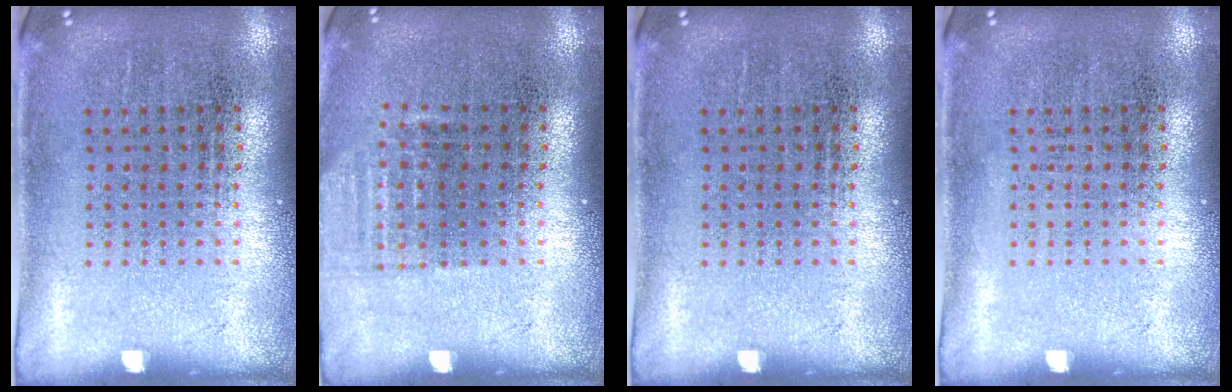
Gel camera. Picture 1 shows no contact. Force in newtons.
{"total": 1.0, "press": 0.9, "slide": 0.4}
{"total": 0.0}
{"total": 0.0}